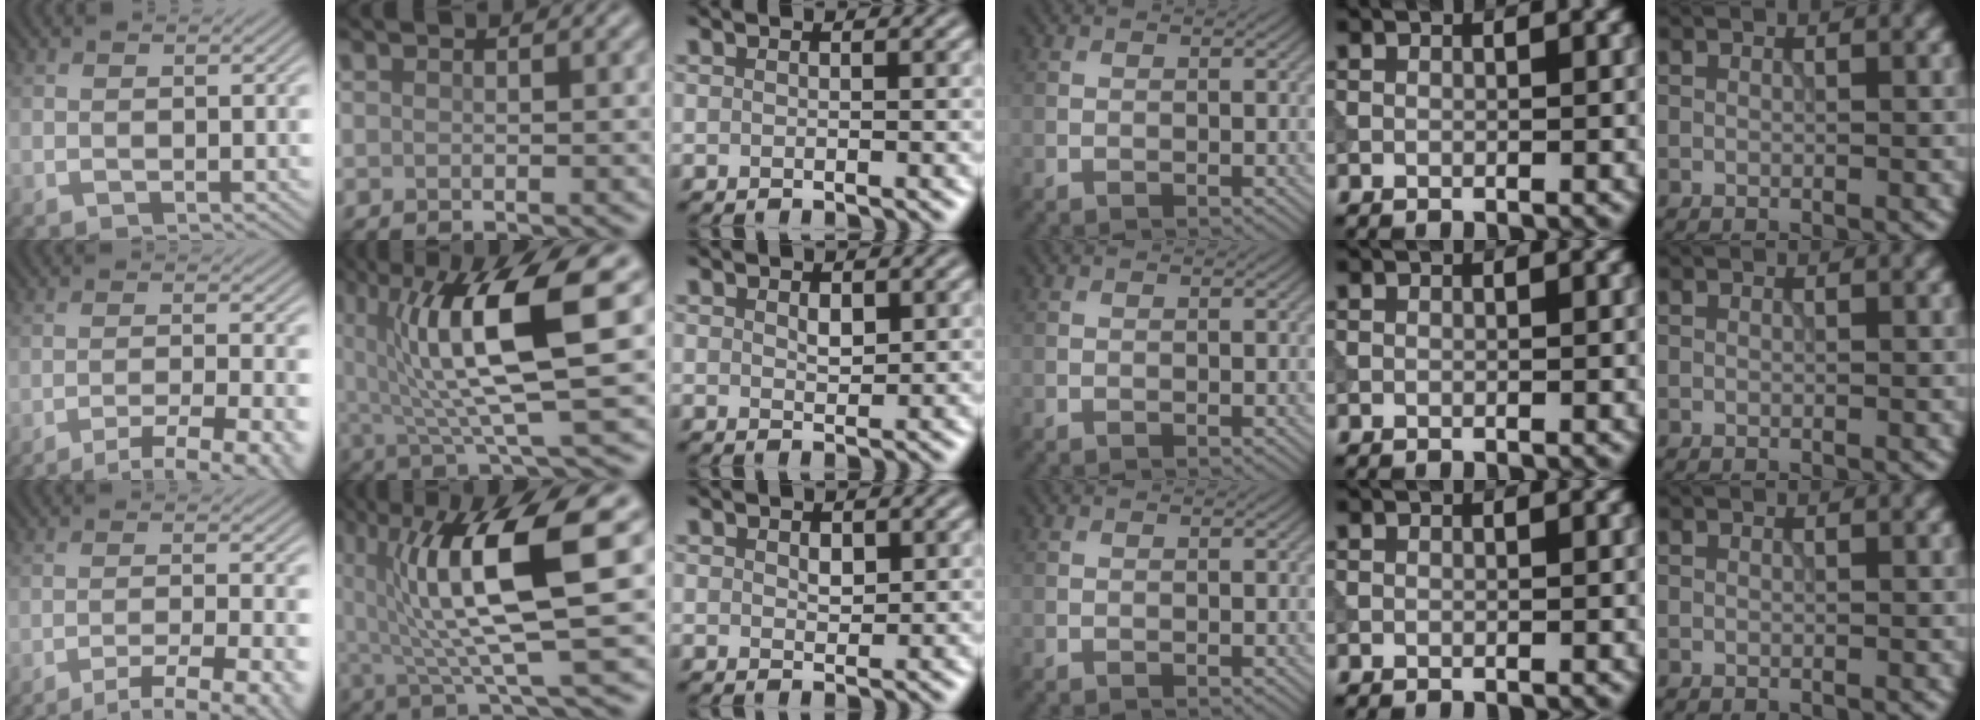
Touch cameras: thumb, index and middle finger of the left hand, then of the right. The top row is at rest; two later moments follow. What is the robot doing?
{"motion": "extract", "object": "tissue"}